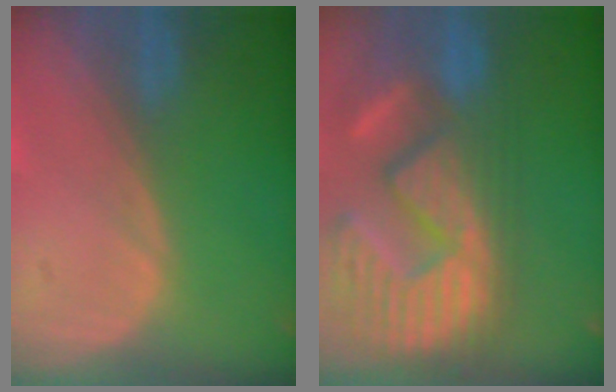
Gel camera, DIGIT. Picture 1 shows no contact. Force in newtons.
{"total": 14.4, "press": 12.2, "slide": 7.6}